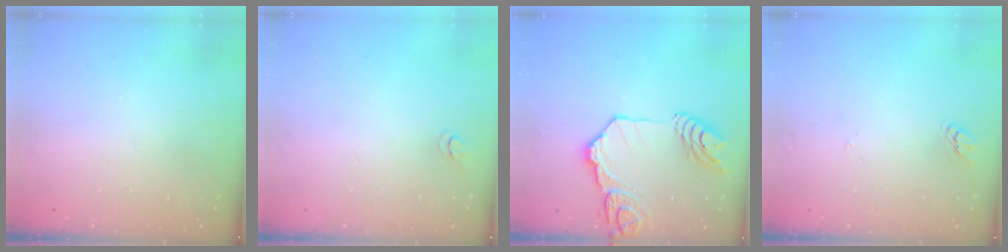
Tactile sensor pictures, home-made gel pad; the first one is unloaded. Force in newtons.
{"total": 3.2, "press": 3.2, "slide": 0.3}
{"total": 16.2, "press": 16.1, "slide": 1.9}
{"total": 2.0, "press": 2.0, "slide": 0.2}